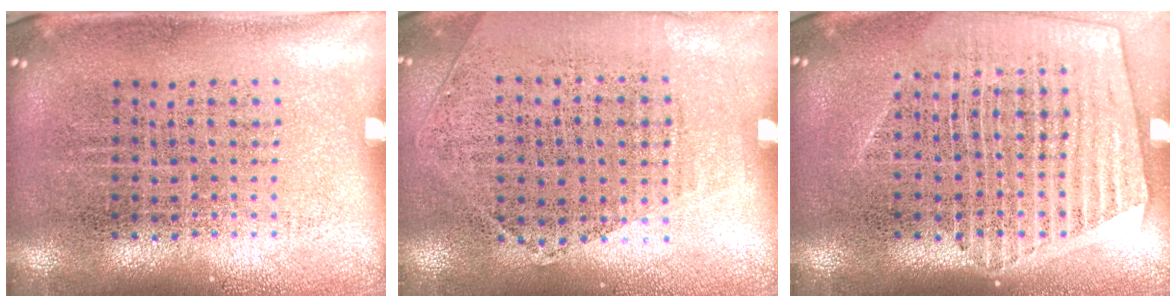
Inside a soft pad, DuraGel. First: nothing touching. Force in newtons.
{"total": 1.2, "press": 1.0, "slide": 0.7}
{"total": 1.6, "press": 1.4, "slide": 0.6}